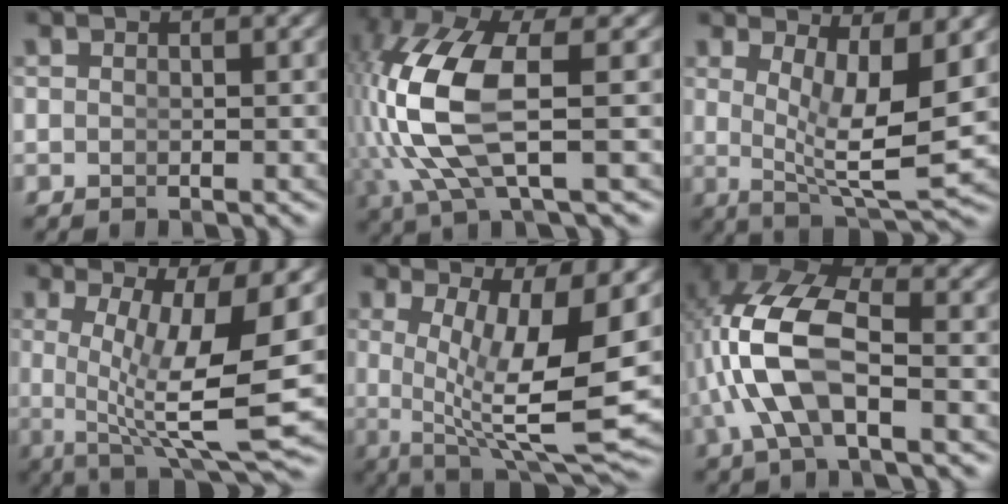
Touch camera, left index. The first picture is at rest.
{"total": 8.4, "force": [0.4, 3.2, 7.7], "torque": [-0.195, -0.022, 0.025]}
{"total": 7.7, "force": [0.9, 2.5, 7.2], "torque": [-0.113, -0.032, 0.029]}
{"total": 10.4, "force": [-0.8, 2.9, 10.0], "torque": [-0.155, -0.032, 0.004]}
{"total": 11.3, "force": [-0.4, 3.9, 10.6], "torque": [-0.175, -0.040, 0.014]}
{"total": 8.7, "force": [0.8, 4.6, 7.4], "torque": [-0.169, -0.016, 0.020]}